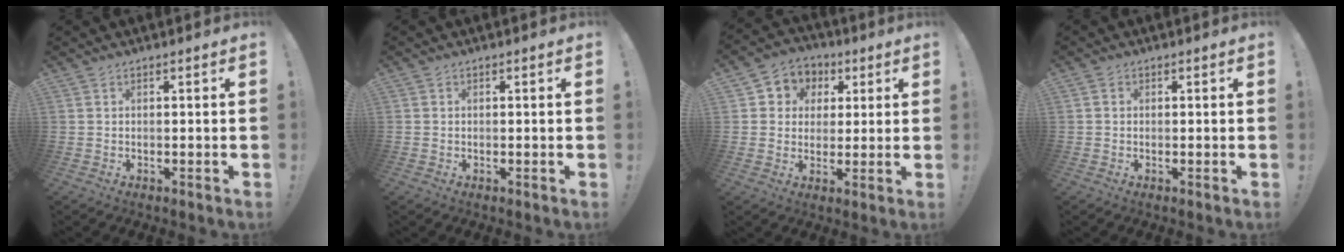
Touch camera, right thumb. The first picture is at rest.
{"total": 0.6, "force": [-0.1, 0.6, 0.0], "torque": [0.000, 0.001, -0.002]}
{"total": 7.1, "force": [0.7, 6.8, 1.9], "torque": [-0.018, -0.003, 0.020]}
{"total": 1.0, "force": [-0.1, 1.0, 0.2], "torque": [-0.006, 0.005, -0.002]}